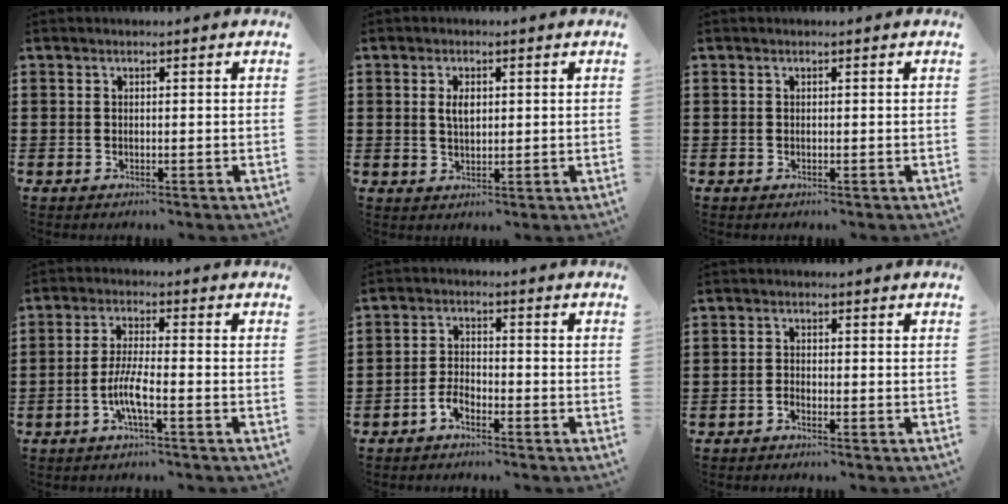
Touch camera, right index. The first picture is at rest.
{"total": 2.9, "force": [0.7, 1.4, 2.4], "torque": [-0.051, 0.007, 0.011]}
{"total": 0.0}
{"total": 5.3, "force": [-2.5, 0.7, 4.6], "torque": [-0.105, -0.012, -0.053]}
{"total": 3.1, "force": [-2.4, 1.2, 1.7], "torque": [-0.048, 0.000, -0.052]}
{"total": 1.1, "force": [-1.1, 0.0, 0.2], "torque": [-0.008, -0.003, -0.021]}